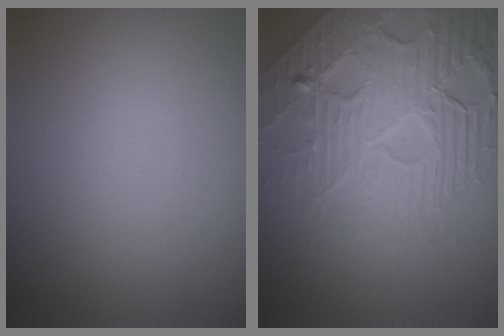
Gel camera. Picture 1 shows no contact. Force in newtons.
{"total": 8.2, "press": 5.7, "slide": 5.9}